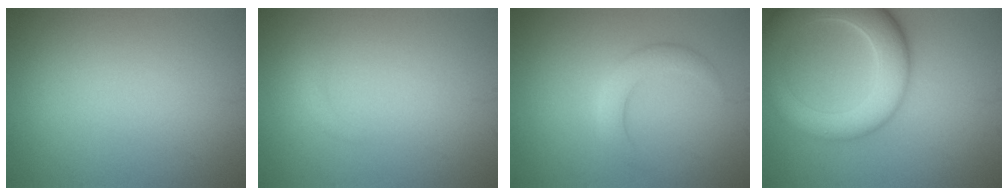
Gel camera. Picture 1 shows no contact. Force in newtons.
{"total": 0.7, "press": 0.7, "slide": 0.1}
{"total": 2.7, "press": 2.7, "slide": 0.1}
{"total": 8.7, "press": 8.7, "slide": 0.5}